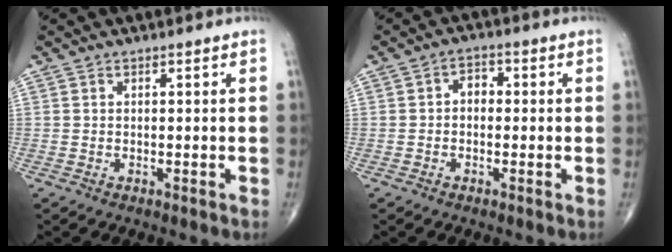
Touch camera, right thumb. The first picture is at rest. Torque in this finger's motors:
{"motor_torque": [-0.22, -0.42, -0.06, -0.09, 0.02]}